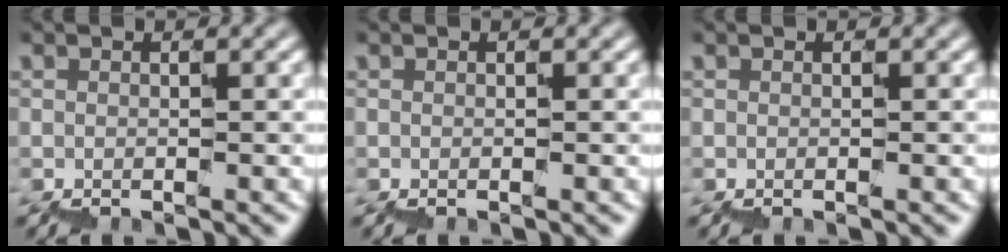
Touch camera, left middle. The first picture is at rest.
{"total": 0.0}
{"total": 0.0}